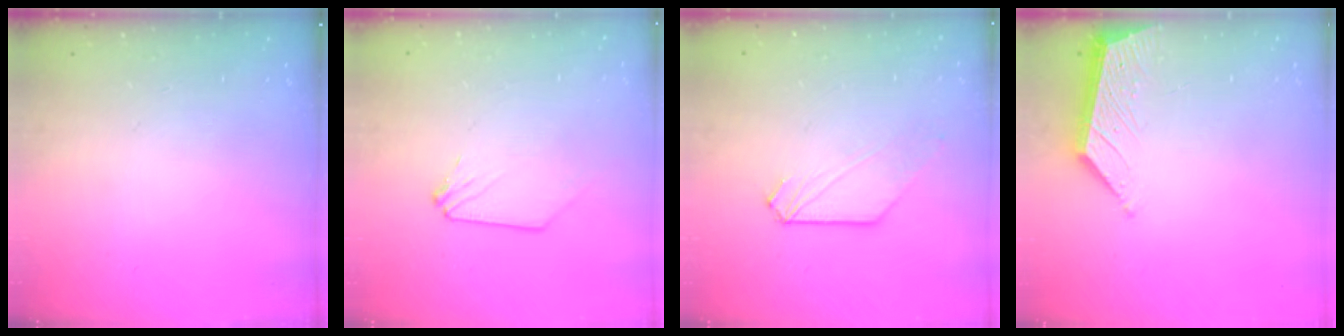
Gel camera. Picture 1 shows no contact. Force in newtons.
{"total": 0.0}
{"total": 0.7, "press": 0.7, "slide": 0.1}
{"total": 4.7, "press": 4.7, "slide": 0.1}